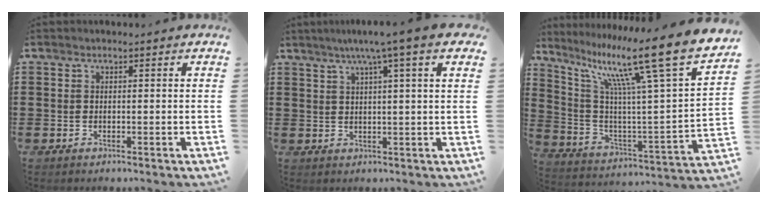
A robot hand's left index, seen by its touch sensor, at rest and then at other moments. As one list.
[{"total": 5.7, "force": [3.3, -0.6, 4.6], "torque": [-0.099, -0.004, 0.051]}, {"total": 15.5, "force": [10.6, 0.4, 11.3], "torque": [-0.221, -0.074, 0.156]}]